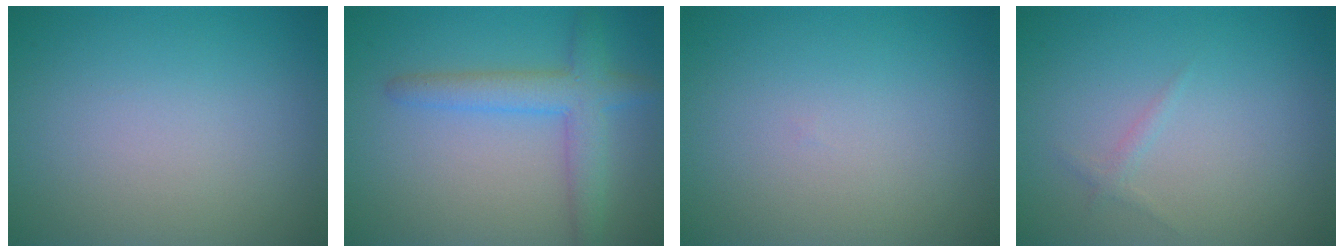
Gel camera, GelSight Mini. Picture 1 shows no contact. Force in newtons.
{"total": 3.9, "press": 3.9, "slide": 0.2}
{"total": 0.0}
{"total": 0.6, "press": 0.6, "slide": 0.1}